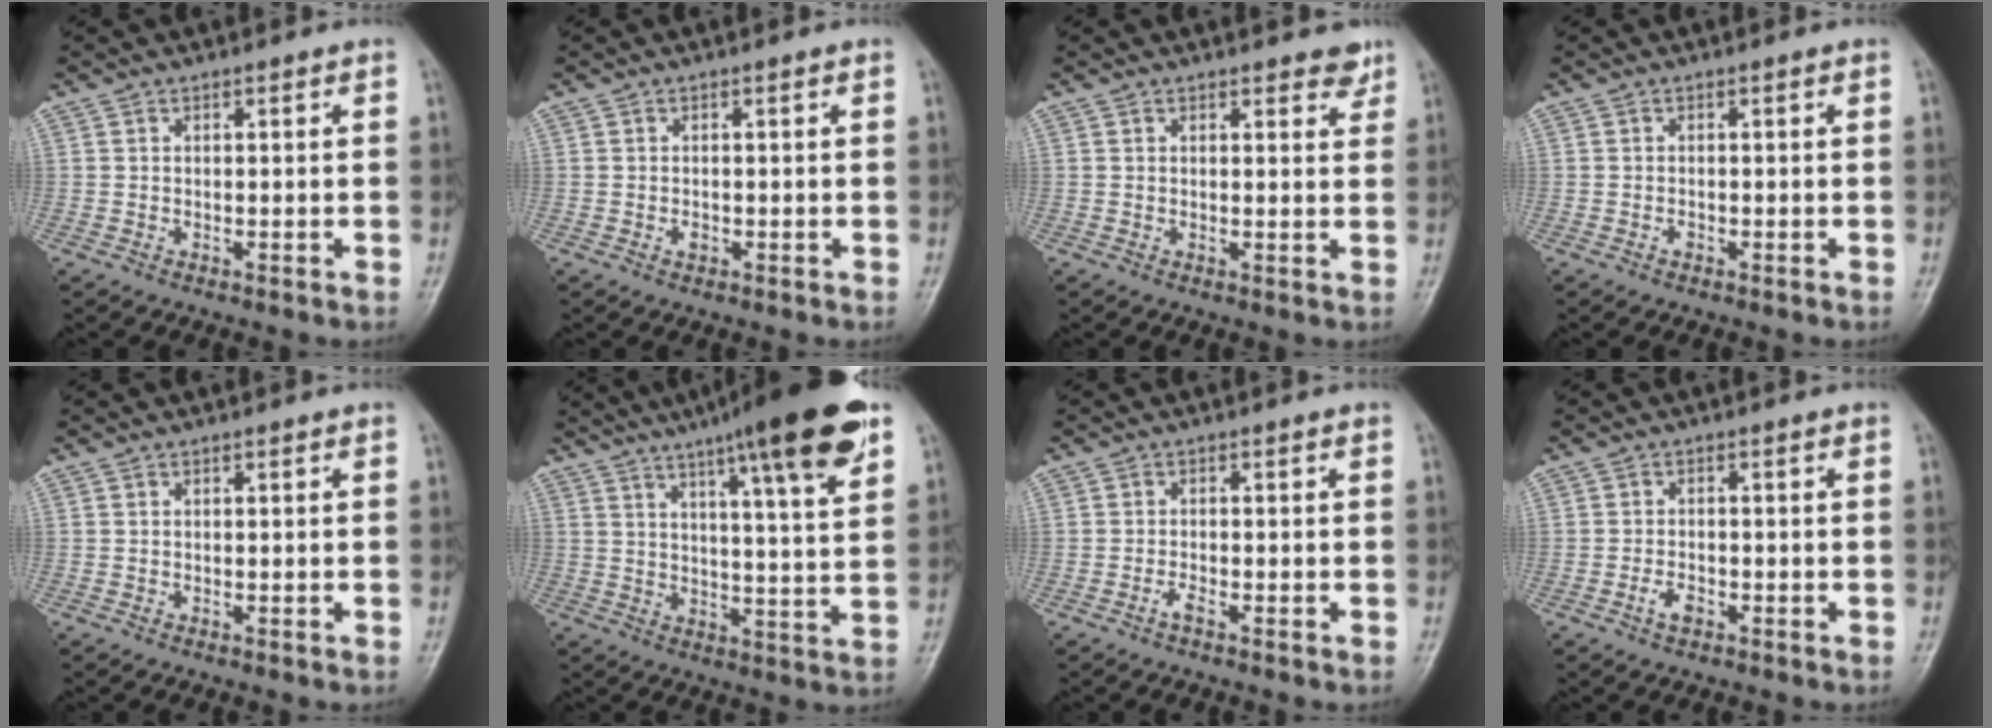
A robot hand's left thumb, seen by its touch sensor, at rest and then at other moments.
{"total": 1.1, "force": [-0.2, 0.7, 0.8], "torque": [-0.011, 0.003, -0.002]}
{"total": 3.0, "force": [2.3, 1.2, 1.4], "torque": [0.003, -0.013, 0.025]}
{"total": 0.6, "force": [-0.3, 0.4, 0.4], "torque": [-0.006, 0.003, -0.005]}
{"total": 0.0}
{"total": 16.4, "force": [9.6, 2.3, 13.1], "torque": [-0.176, -0.029, 0.132]}
{"total": 1.2, "force": [-0.8, 0.2, 0.9], "torque": [-0.021, 0.004, -0.017]}
{"total": 2.3, "force": [-1.2, 1.2, 1.5], "torque": [-0.030, 0.009, -0.022]}